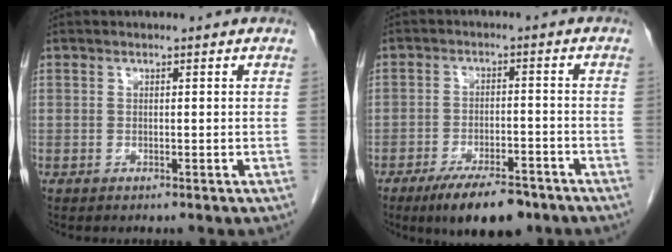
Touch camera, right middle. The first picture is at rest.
{"total": 9.5, "force": [-7.0, 3.1, 5.7], "torque": [-0.087, -0.007, -0.111]}